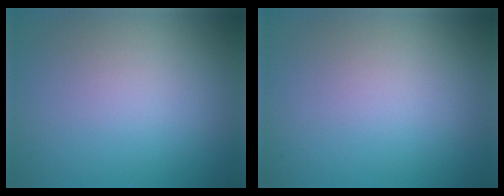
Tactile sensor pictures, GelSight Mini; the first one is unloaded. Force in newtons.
{"total": 0.0}